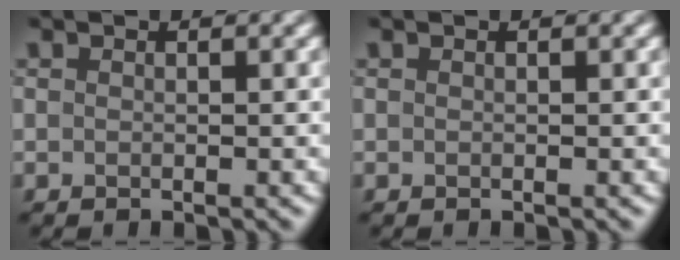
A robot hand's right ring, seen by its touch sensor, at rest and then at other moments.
{"total": 0.0}